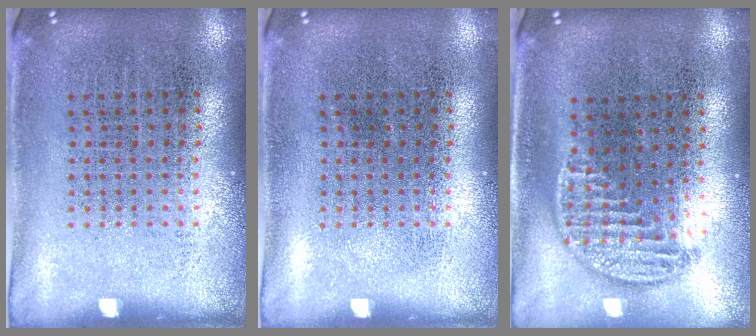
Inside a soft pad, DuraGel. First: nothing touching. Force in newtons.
{"total": 0.0}
{"total": 1.2, "press": 1.0, "slide": 0.6}